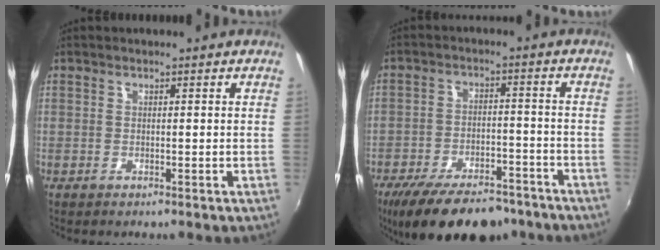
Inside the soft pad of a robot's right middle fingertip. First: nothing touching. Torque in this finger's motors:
{"motor_torque": [1.07, -1.07, 0.33, 0.12]}